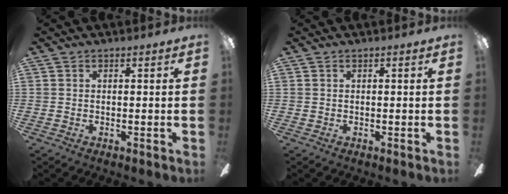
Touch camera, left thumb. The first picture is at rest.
{"total": 0.0}